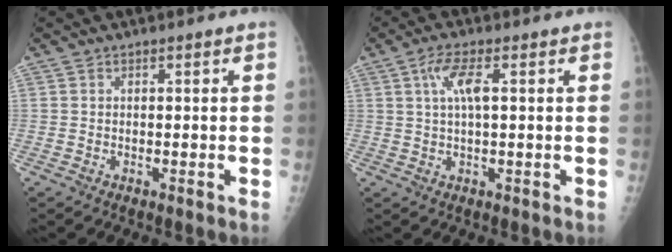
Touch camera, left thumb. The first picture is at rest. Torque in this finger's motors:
{"motor_torque": [0.32, 0.16, 0.63, -0.11, 0.03]}